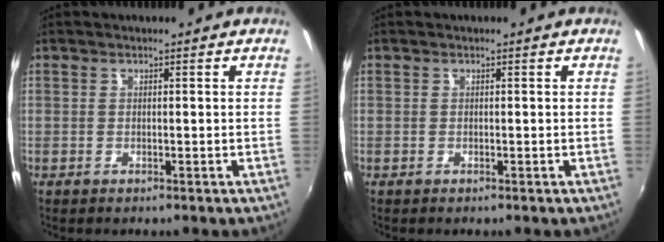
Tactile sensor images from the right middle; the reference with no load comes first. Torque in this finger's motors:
{"motor_torque": [0.04, -0.05, -0.05, 0.01]}